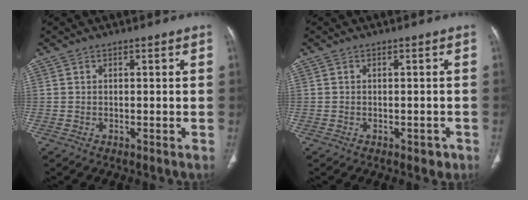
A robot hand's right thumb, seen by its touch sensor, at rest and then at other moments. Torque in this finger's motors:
{"motor_torque": [-0.20, 0.08, -0.25, 0.06, -0.01]}